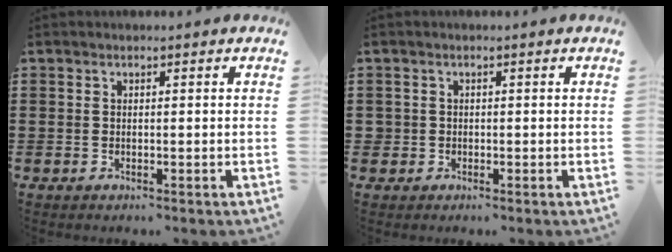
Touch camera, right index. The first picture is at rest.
{"total": 1.1, "force": [-0.2, 1.0, 0.2], "torque": [-0.006, 0.004, -0.006]}